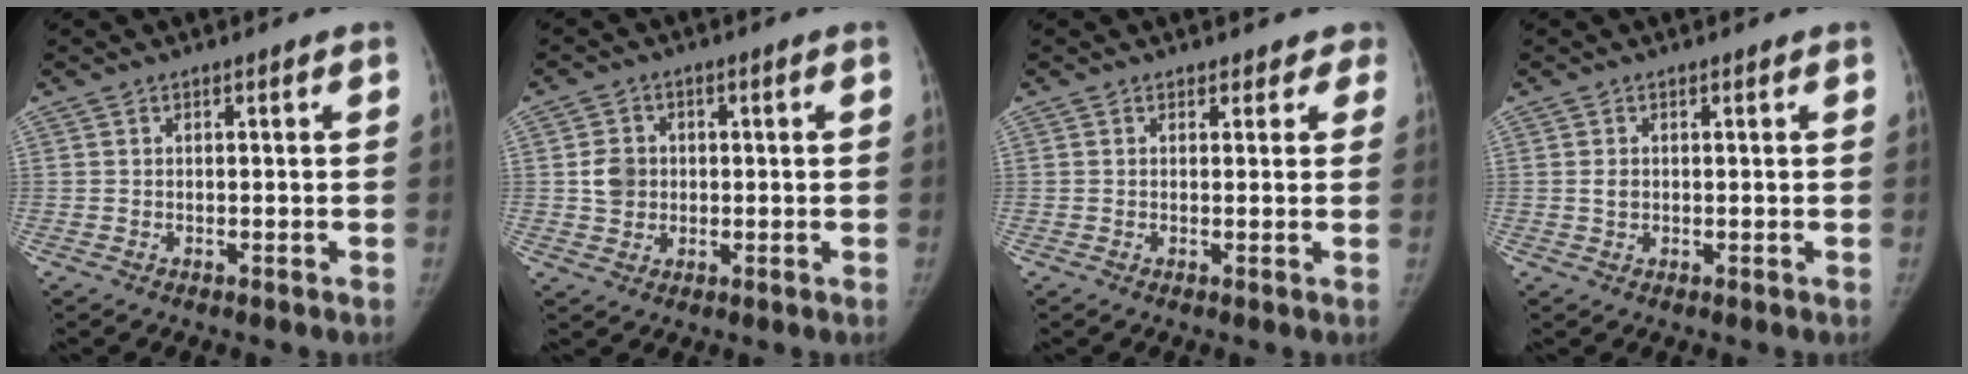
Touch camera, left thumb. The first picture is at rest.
{"total": 4.9, "force": [0.2, 4.3, 2.2], "torque": [-0.021, 0.003, 0.004]}
{"total": 2.9, "force": [2.3, 1.9, 0.0], "torque": [0.035, -0.007, 0.009]}
{"total": 1.6, "force": [0.3, 1.2, 1.0], "torque": [-0.015, 0.000, 0.006]}